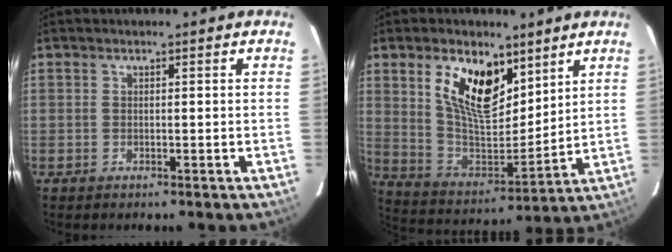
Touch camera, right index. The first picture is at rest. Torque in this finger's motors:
{"motor_torque": [1.04, 0.52, 0.45, 0.17]}